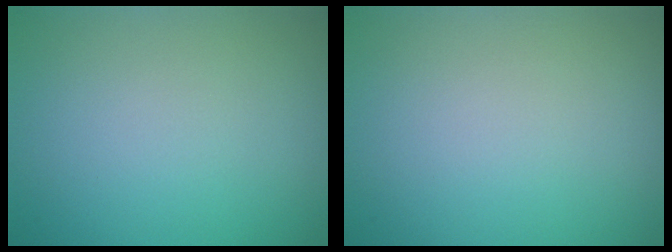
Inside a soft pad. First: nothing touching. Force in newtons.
{"total": 0.0}